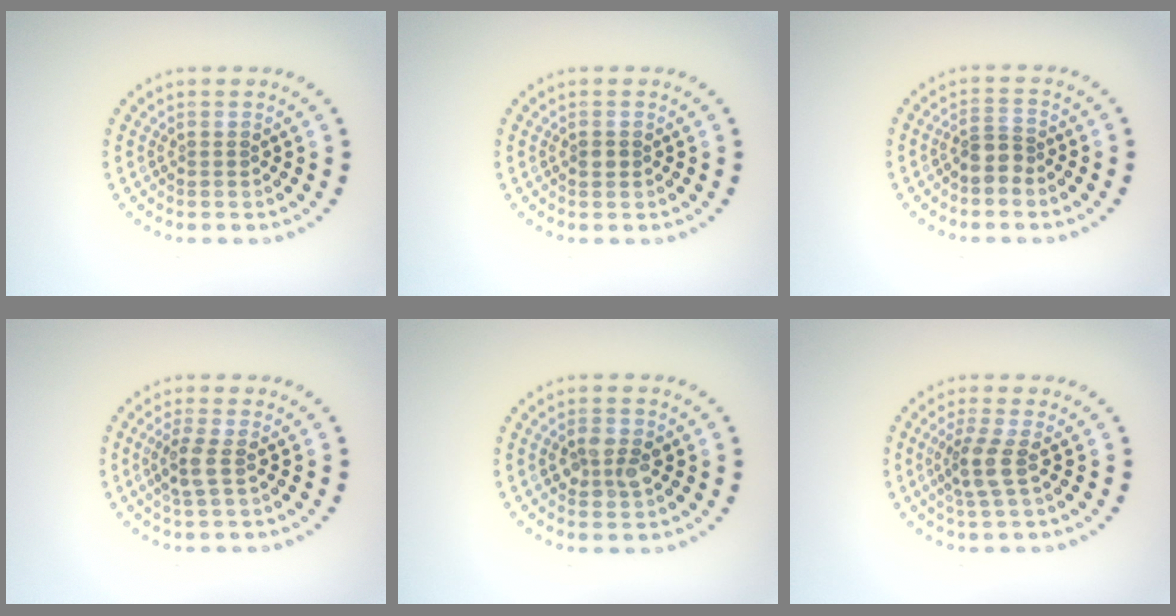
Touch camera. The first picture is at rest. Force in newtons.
{"total": 1.0, "press": 1.0, "slide": 0.2}
{"total": 2.1, "press": 1.7, "slide": 1.3}
{"total": 2.0, "press": 1.7, "slide": 1.1}
{"total": 2.4, "press": 2.4, "slide": 0.2}
{"total": 2.6, "press": 2.1, "slide": 1.6}